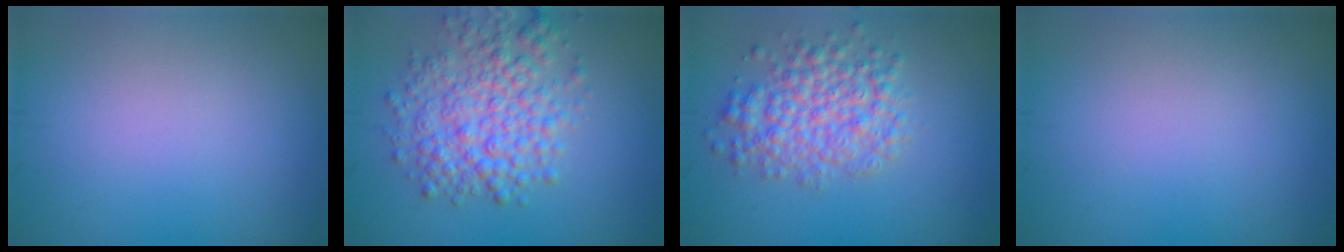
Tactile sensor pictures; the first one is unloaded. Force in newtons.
{"total": 6.0, "press": 6.0, "slide": 0.2}
{"total": 4.9, "press": 4.9, "slide": 0.1}
{"total": 0.0}